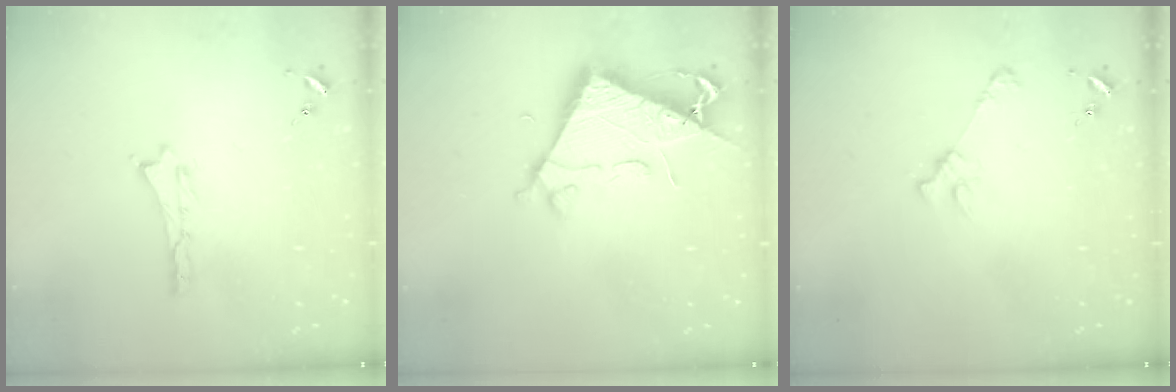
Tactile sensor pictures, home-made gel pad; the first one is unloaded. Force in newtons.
{"total": 6.6, "press": 6.5, "slide": 0.6}
{"total": 2.4, "press": 2.4, "slide": 0.3}